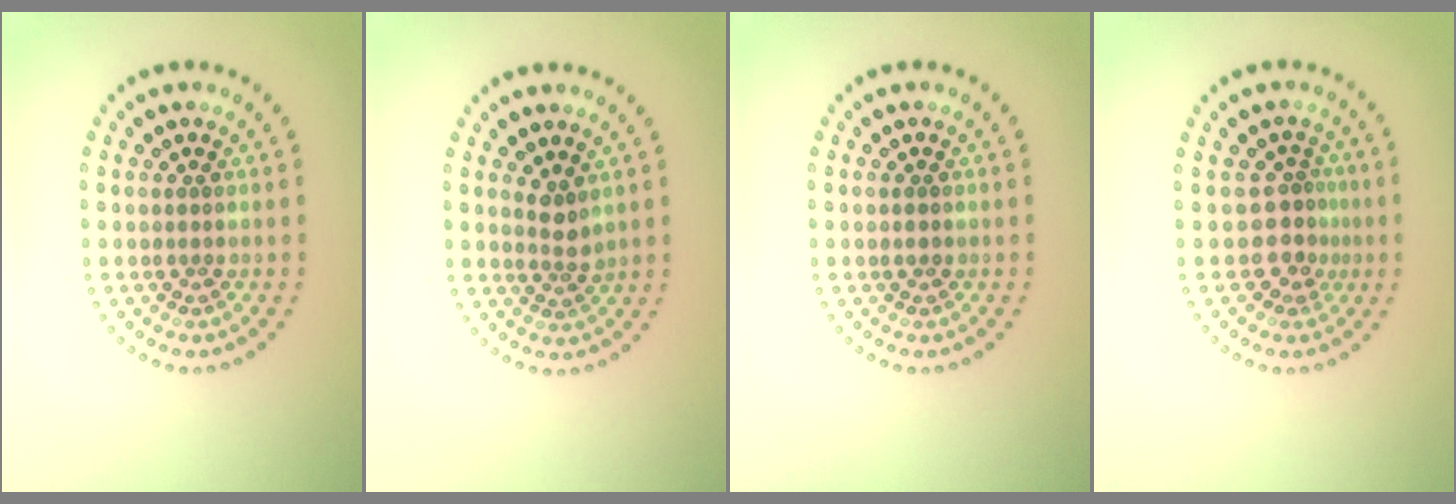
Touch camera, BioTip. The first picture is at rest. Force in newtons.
{"total": 1.8, "press": 1.3, "slide": 1.2}
{"total": 0.6, "press": 0.6, "slide": 0.1}
{"total": 2.4, "press": 1.7, "slide": 1.7}